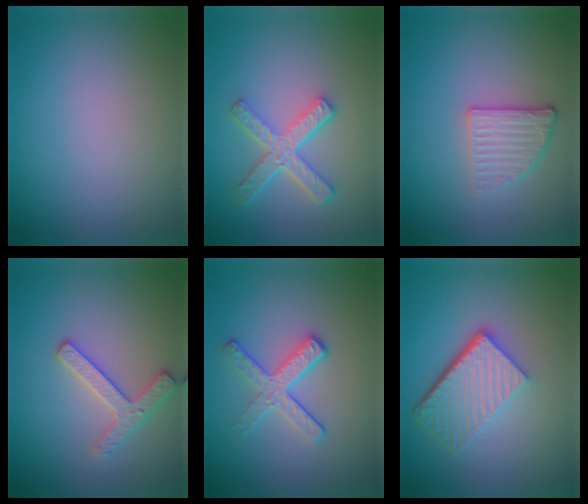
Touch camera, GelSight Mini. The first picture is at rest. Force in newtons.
{"total": 4.5, "press": 3.2, "slide": 3.1}
{"total": 3.0, "press": 2.3, "slide": 1.8}
{"total": 2.5, "press": 2.4, "slide": 0.4}
{"total": 3.2, "press": 2.6, "slide": 1.8}
{"total": 6.1, "press": 4.1, "slide": 4.5}